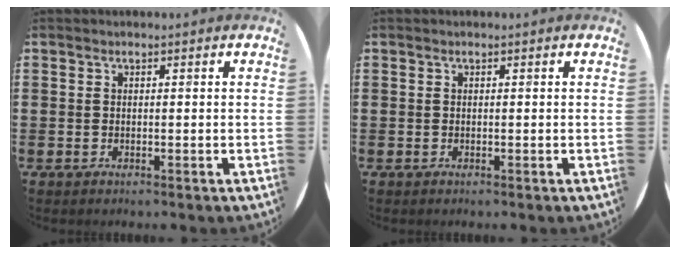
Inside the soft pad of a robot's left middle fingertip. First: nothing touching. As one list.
[{"total": 0.0}]